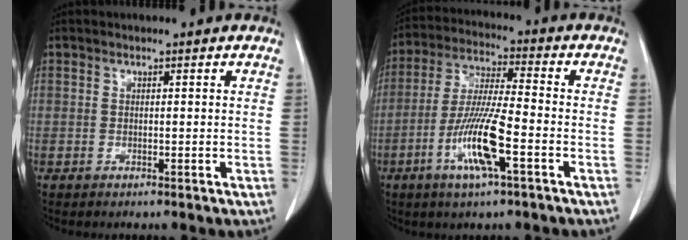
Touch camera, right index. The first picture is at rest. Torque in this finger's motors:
{"motor_torque": [1.11, -0.98, 0.30, 0.21]}